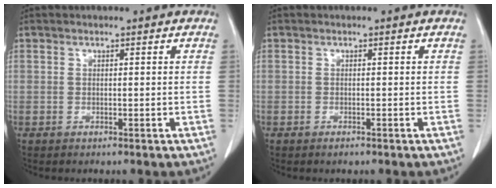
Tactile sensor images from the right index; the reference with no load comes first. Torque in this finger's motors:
{"motor_torque": [0.17, -0.12, -0.01, 0.02]}